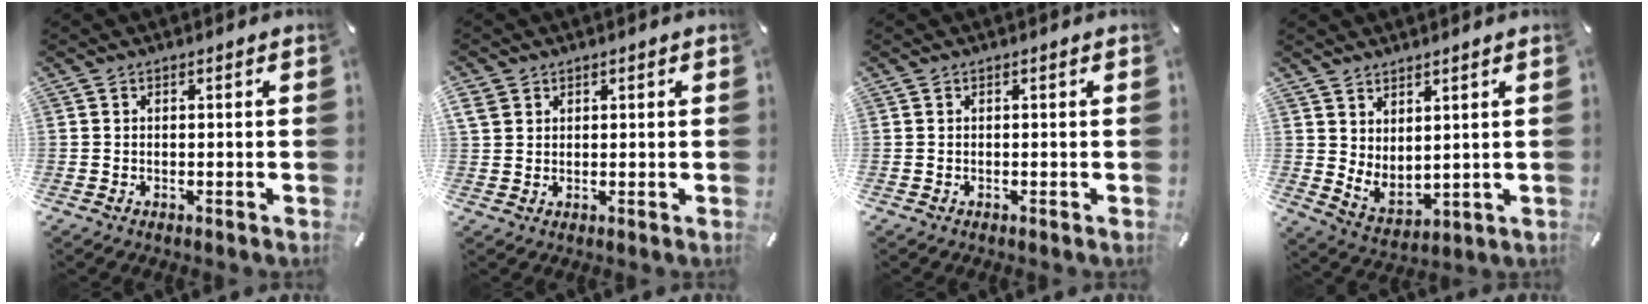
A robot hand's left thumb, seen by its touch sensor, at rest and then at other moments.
{"total": 2.9, "force": [1.5, 2.4, 0.8], "torque": [-0.018, 0.003, 0.029]}
{"total": 0.0}
{"total": 4.8, "force": [4.4, 2.0, 0.2], "torque": [-0.017, -0.042, 0.085]}